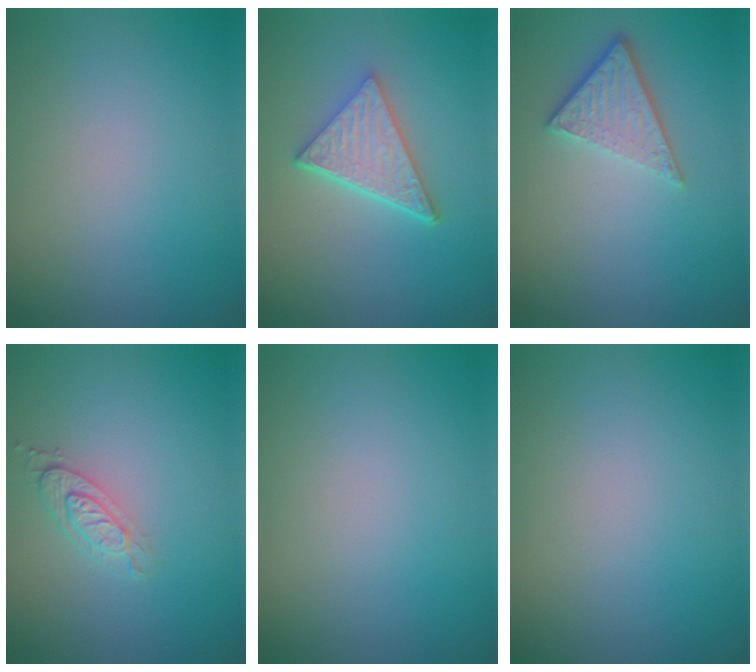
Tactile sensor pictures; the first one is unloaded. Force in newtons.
{"total": 5.0, "press": 3.6, "slide": 3.5}
{"total": 3.7, "press": 2.8, "slide": 2.5}
{"total": 2.1, "press": 1.9, "slide": 0.9}
{"total": 0.0}
{"total": 0.0}